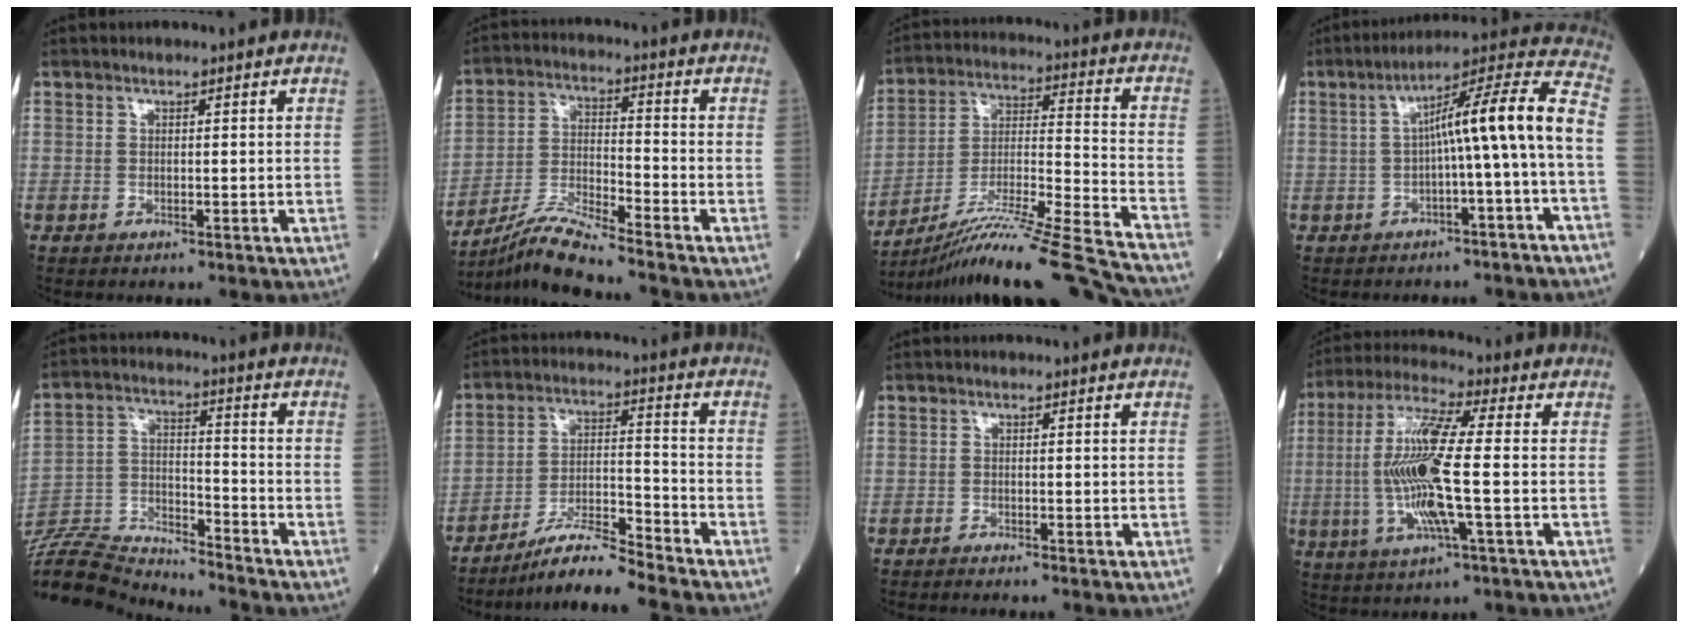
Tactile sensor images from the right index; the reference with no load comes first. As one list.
[{"total": 8.6, "force": [-7.9, -1.4, 3.0], "torque": [-0.066, -0.013, -0.151]}, {"total": 24.6, "force": [-21.1, -1.1, 12.5], "torque": [-0.167, -0.033, -0.343]}, {"total": 12.0, "force": [-1.3, -1.0, 11.9], "torque": [-0.170, 0.037, -0.024]}, {"total": 14.7, "force": [-14.6, 0.7, 2.0], "torque": [-0.049, 0.023, -0.264]}, {"total": 8.2, "force": [-7.5, -0.9, 3.2], "torque": [-0.057, -0.005, -0.138]}, {"total": 0.8, "force": [-0.8, -0.1, 0.0], "torque": [-0.002, -0.002, -0.015]}, {"total": 13.6, "force": [-1.4, 1.0, 13.5], "torque": [-0.278, -0.001, -0.034]}]